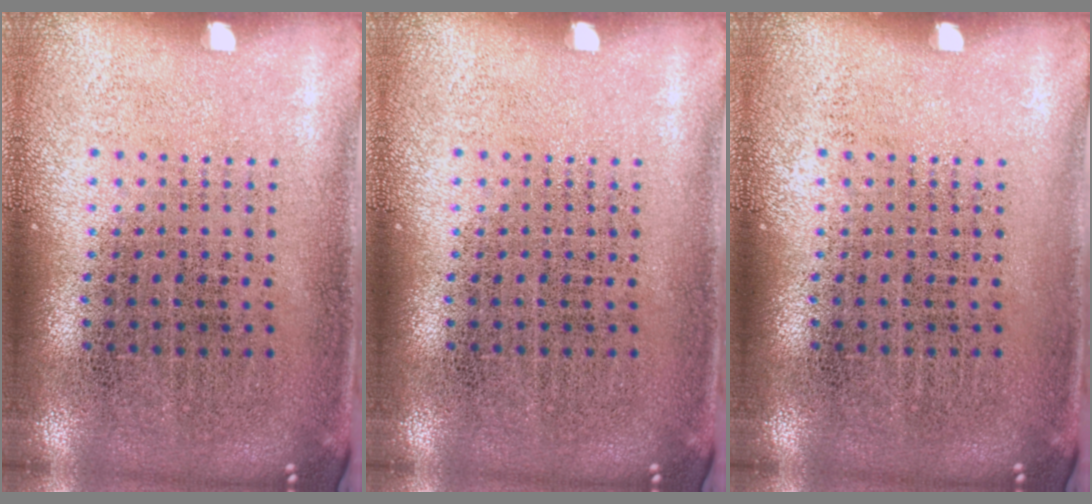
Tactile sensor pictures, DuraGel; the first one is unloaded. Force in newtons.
{"total": 0.0}
{"total": 0.0}